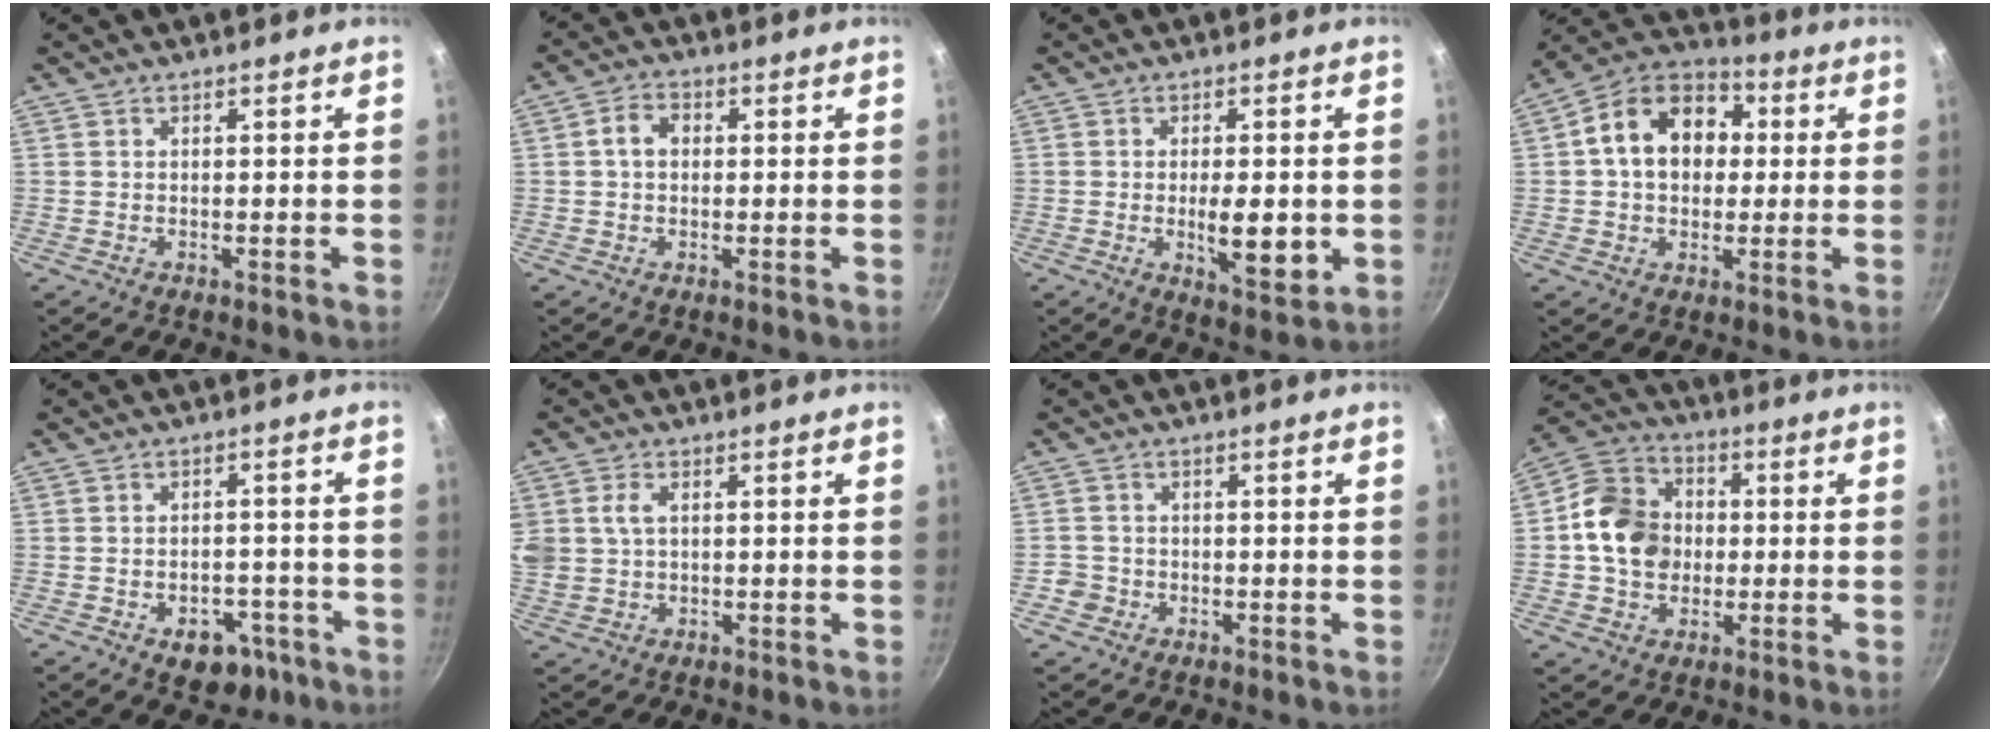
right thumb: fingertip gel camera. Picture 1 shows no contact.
{"total": 4.1, "force": [0.3, 3.1, 2.7], "torque": [-0.034, 0.013, -0.001]}
{"total": 8.2, "force": [-1.1, 3.2, 7.5], "torque": [-0.104, -0.010, -0.012]}
{"total": 15.2, "force": [2.2, 11.5, 9.7], "torque": [-0.129, 0.031, 0.016]}
{"total": 8.2, "force": [-4.1, 5.5, 4.5], "torque": [-0.026, 0.031, -0.040]}
{"total": 7.4, "force": [1.6, 5.5, 4.7], "torque": [-0.096, 0.008, 0.032]}
{"total": 3.1, "force": [-1.3, 2.8, 0.5], "torque": [0.004, 0.020, -0.022]}
{"total": 13.0, "force": [-0.1, 10.8, 7.3], "torque": [-0.106, 0.020, -0.016]}